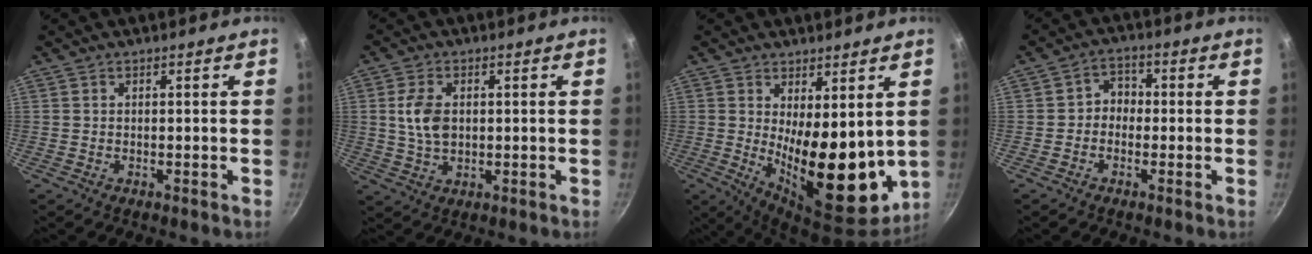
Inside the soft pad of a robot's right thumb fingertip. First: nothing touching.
{"total": 6.8, "force": [0.9, 4.4, 5.2], "torque": [-0.095, 0.001, 0.018]}
{"total": 15.9, "force": [1.4, 7.0, 14.2], "torque": [-0.175, -0.043, 0.036]}
{"total": 3.8, "force": [-0.8, 3.2, 1.9], "torque": [-0.004, 0.017, -0.023]}